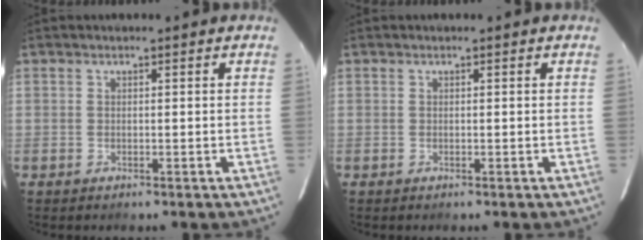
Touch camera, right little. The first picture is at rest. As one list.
[{"total": 0.0}]